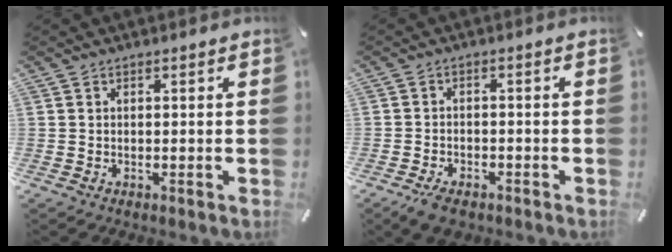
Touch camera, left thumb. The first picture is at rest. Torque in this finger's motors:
{"motor_torque": [-0.20, -0.14, 0.04, 0.06, 0.07]}